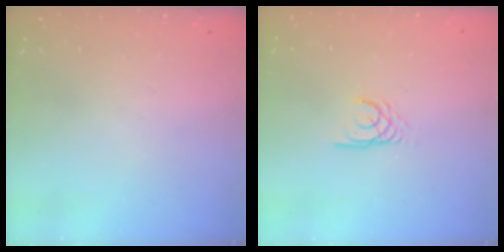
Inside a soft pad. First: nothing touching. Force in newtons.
{"total": 2.4, "press": 2.4, "slide": 0.2}